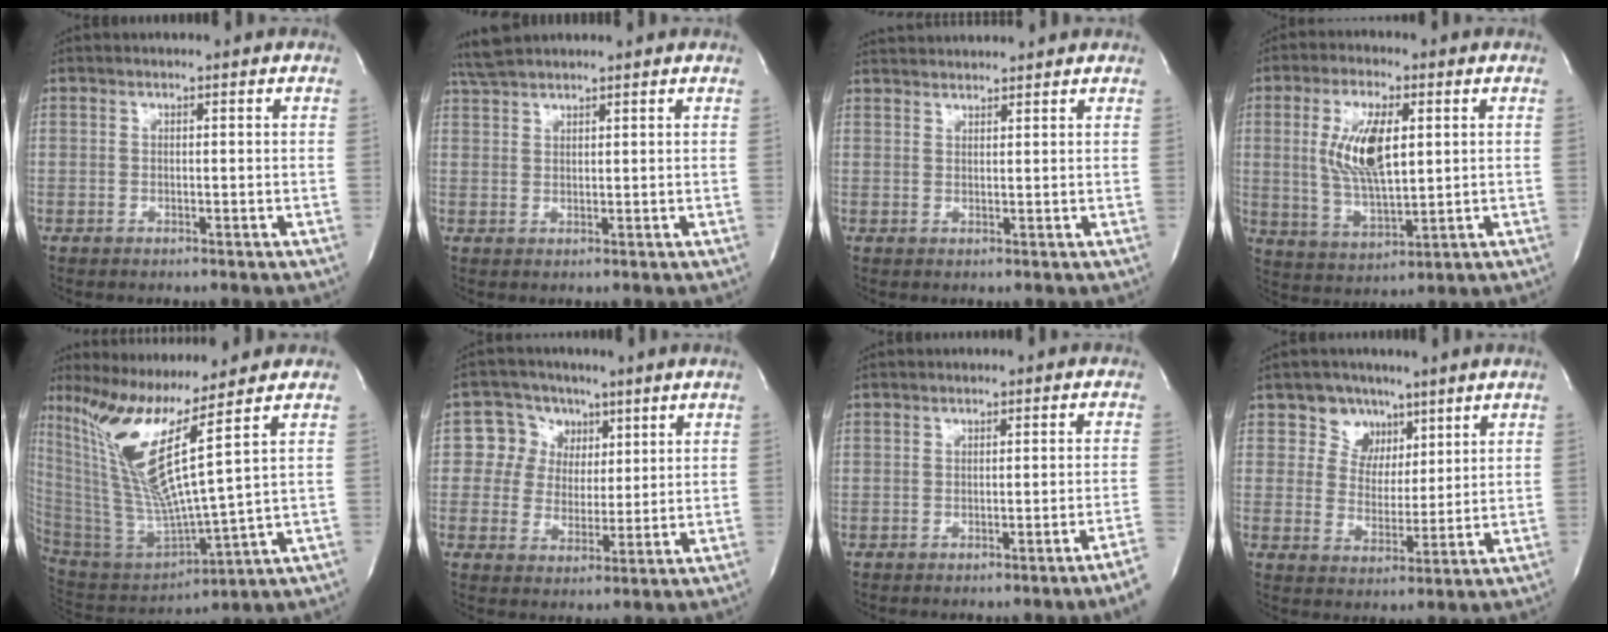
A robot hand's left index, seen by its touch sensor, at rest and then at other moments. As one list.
[{"total": 4.3, "force": [4.0, 0.7, 1.4], "torque": [-0.038, 0.026, 0.082]}, {"total": 5.9, "force": [5.8, 0.1, 1.2], "torque": [-0.024, 0.036, 0.087]}, {"total": 10.2, "force": [1.9, 3.2, 9.5], "torque": [-0.198, 0.000, 0.041]}, {"total": 13.9, "force": [7.5, -2.5, 11.5], "torque": [-0.240, -0.024, 0.152]}, {"total": 6.0, "force": [2.0, 5.6, 0.9], "torque": [-0.013, 0.021, 0.038]}, {"total": 6.4, "force": [-4.5, -2.0, 4.1], "torque": [-0.032, 0.002, -0.059]}, {"total": 5.3, "force": [3.3, 4.1, 0.3], "torque": [-0.003, 0.002, 0.061]}]